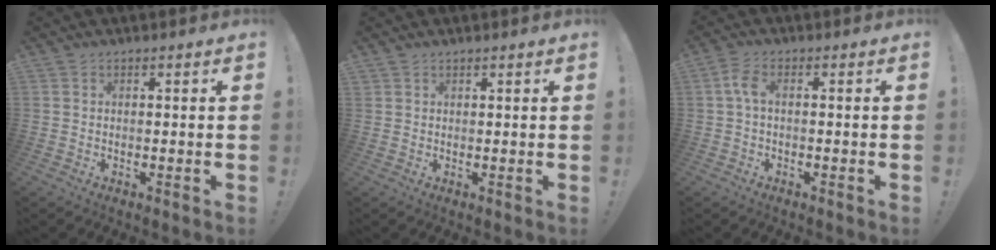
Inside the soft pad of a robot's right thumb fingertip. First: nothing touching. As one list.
[{"total": 0.8, "force": [0.8, 0.2, 0.1], "torque": [0.002, -0.003, 0.015]}, {"total": 4.1, "force": [0.1, 1.8, 3.7], "torque": [-0.089, 0.008, -0.001]}]